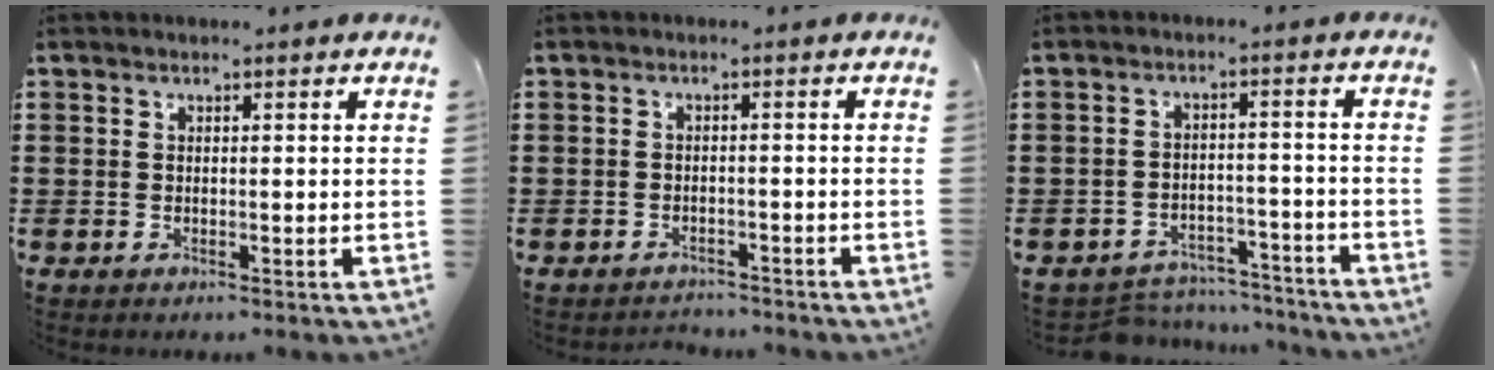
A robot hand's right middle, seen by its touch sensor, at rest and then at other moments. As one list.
[{"total": 1.9, "force": [-1.9, 0.4, -0.3], "torque": [-0.001, 0.001, -0.044]}, {"total": 4.7, "force": [-4.7, 0.9, 0.1], "torque": [-0.011, 0.008, -0.099]}]